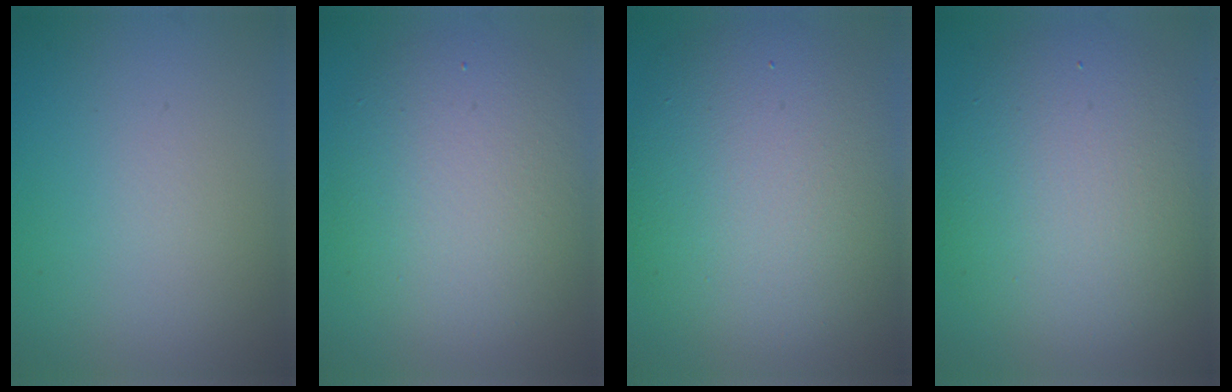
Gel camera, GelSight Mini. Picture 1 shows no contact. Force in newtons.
{"total": 7.0, "press": 7.0, "slide": 0.4}
{"total": 10.7, "press": 10.7, "slide": 0.5}
{"total": 8.5, "press": 8.5, "slide": 0.3}